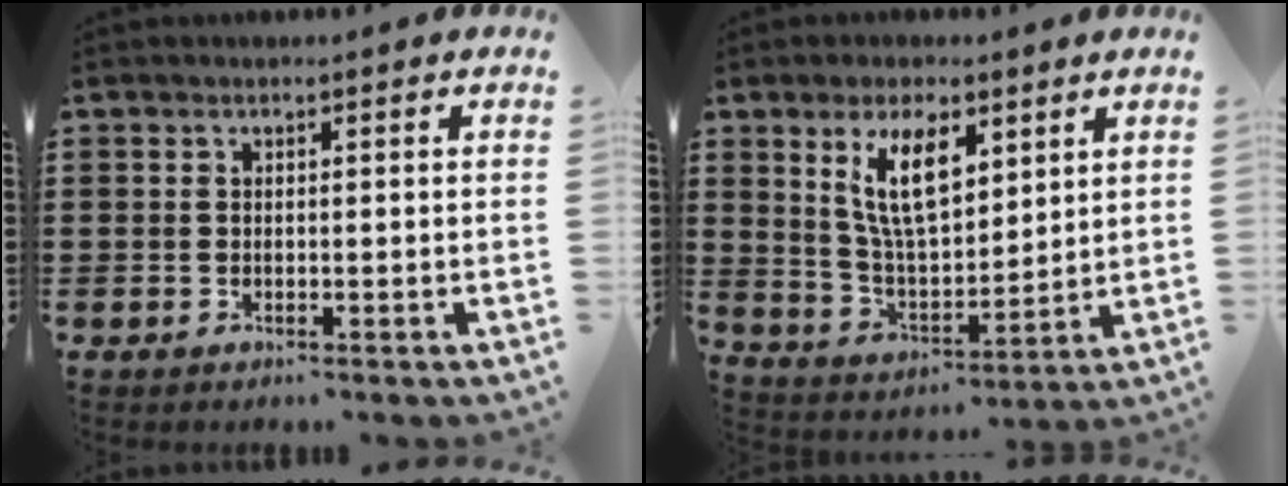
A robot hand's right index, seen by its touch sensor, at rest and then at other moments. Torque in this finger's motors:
{"motor_torque": [1.75, 0.39, 1.05, 0.21]}